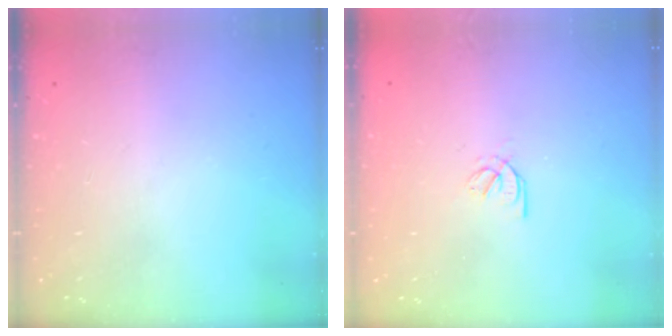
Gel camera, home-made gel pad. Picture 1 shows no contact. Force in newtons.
{"total": 1.9, "press": 1.8, "slide": 0.5}